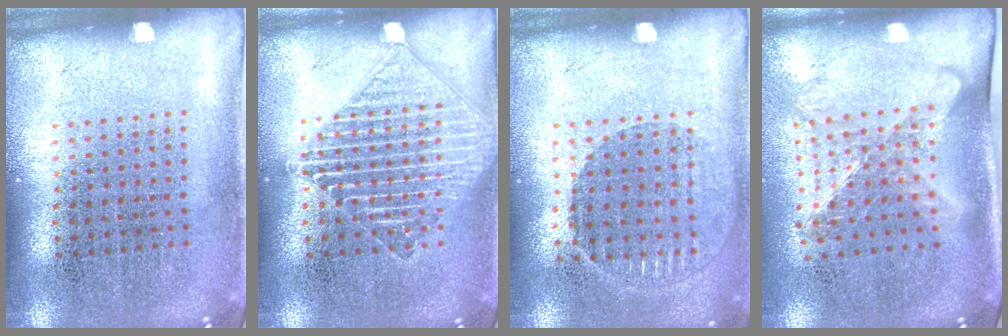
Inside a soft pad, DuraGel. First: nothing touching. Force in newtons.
{"total": 3.1, "press": 3.1, "slide": 0.5}
{"total": 0.9, "press": 0.9, "slide": 0.2}
{"total": 1.6, "press": 1.2, "slide": 1.0}